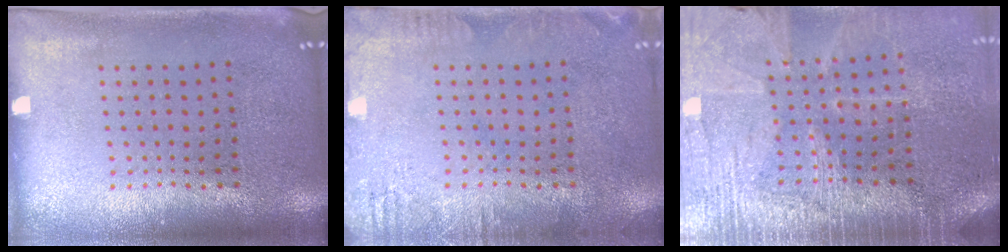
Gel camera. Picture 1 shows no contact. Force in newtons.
{"total": 2.2, "press": 2.2, "slide": 0.3}
{"total": 3.5, "press": 3.3, "slide": 1.3}